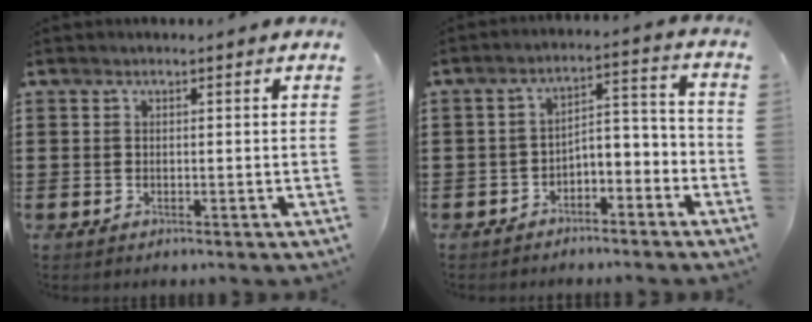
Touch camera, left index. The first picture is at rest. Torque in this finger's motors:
{"motor_torque": [0.02, 0.13, 0.25, 0.04]}